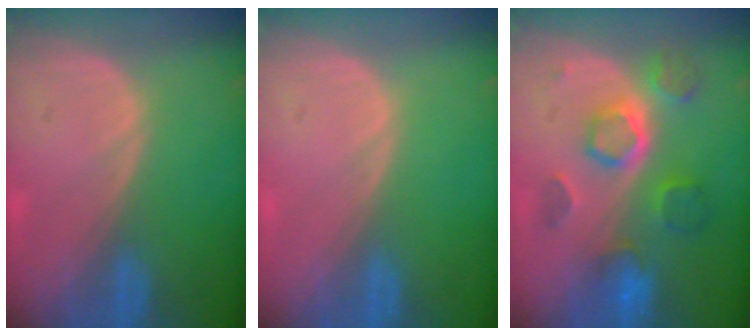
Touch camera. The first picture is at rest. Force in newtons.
{"total": 0.0}
{"total": 8.5, "press": 7.7, "slide": 3.6}